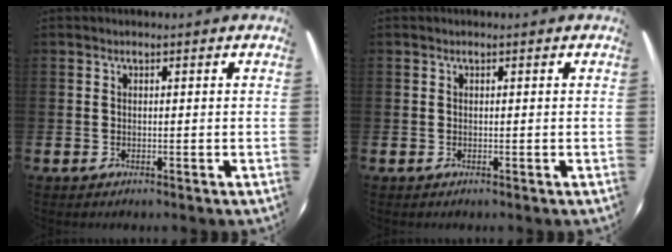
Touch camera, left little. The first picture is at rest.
{"total": 0.0}